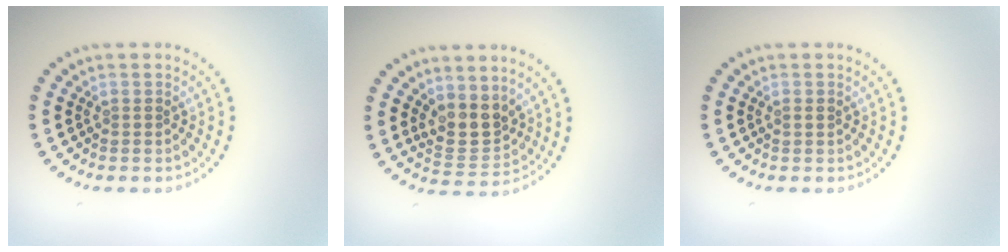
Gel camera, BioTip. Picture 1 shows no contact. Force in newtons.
{"total": 3.4, "press": 2.9, "slide": 1.8}
{"total": 0.8, "press": 0.8, "slide": 0.1}